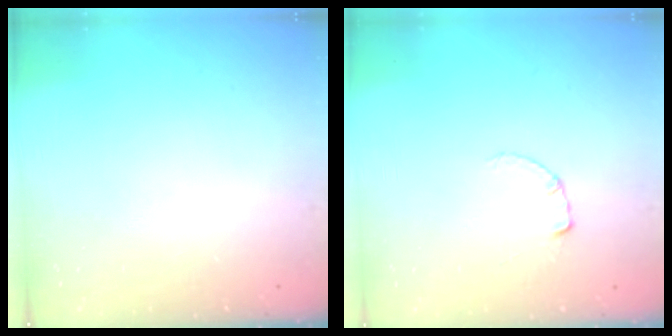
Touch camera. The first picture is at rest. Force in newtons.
{"total": 0.6, "press": 0.5, "slide": 0.2}